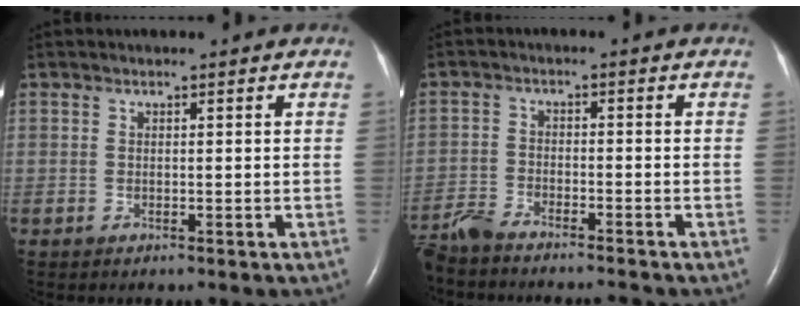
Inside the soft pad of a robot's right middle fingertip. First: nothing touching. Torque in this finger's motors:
{"motor_torque": [-0.03, -0.07, -0.02, 0.00]}